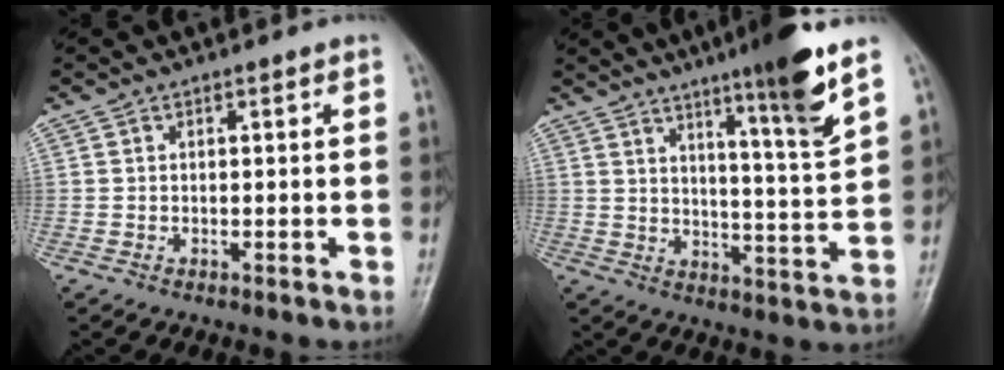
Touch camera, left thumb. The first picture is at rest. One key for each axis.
{"total": 12.6, "fx": 7.8, "fy": 0.3, "fz": 9.9, "tx": -0.148, "ty": -0.049, "tz": 0.120}